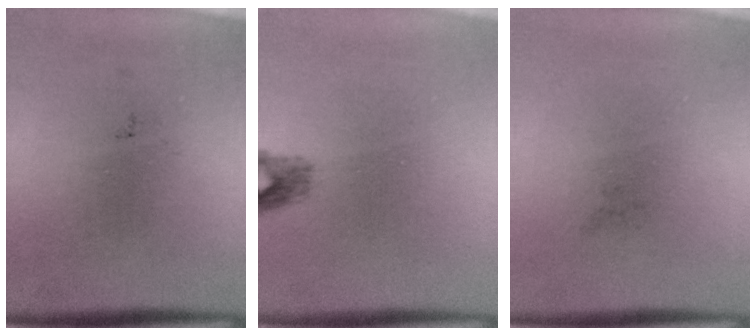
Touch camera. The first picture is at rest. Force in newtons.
{"total": 1.5}
{"total": 0.0}